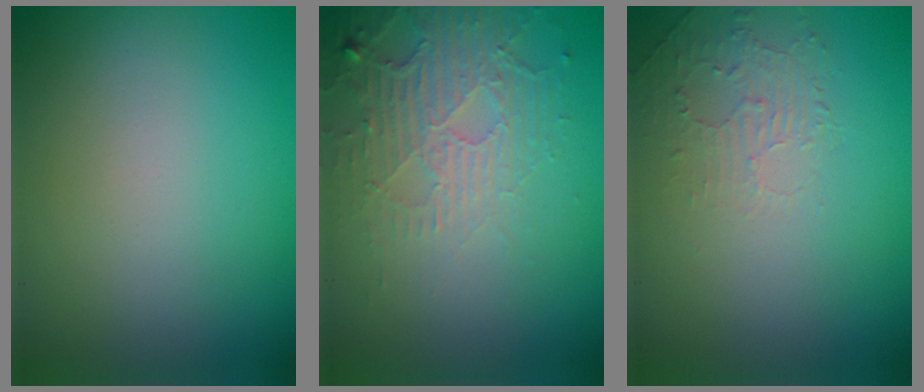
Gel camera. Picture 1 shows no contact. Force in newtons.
{"total": 5.2, "press": 3.4, "slide": 4.0}
{"total": 1.9, "press": 0.3, "slide": 1.9}